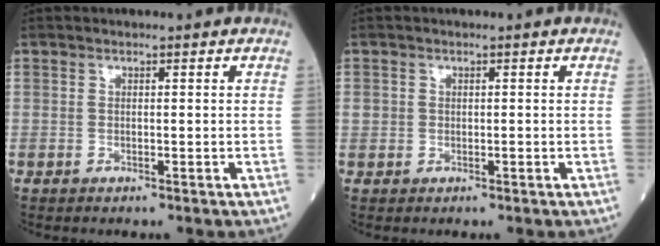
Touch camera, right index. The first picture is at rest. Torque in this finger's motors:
{"motor_torque": [0.02, 0.08, 0.00, 0.02]}